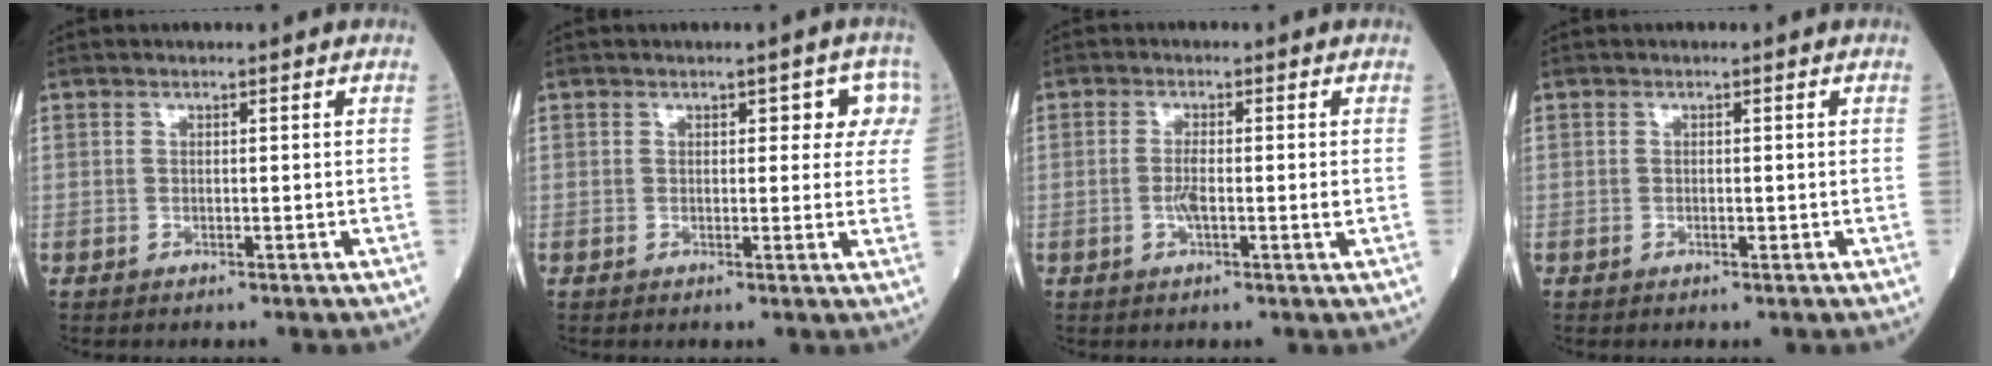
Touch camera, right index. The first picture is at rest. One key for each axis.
{"total": 4.3, "fx": 1.8, "fy": 2.5, "fz": 3.1, "tx": -0.012, "ty": 0.013, "tz": 0.013}
{"total": 3.1, "fx": -0.6, "fy": 0.3, "fz": 3.0, "tx": -0.063, "ty": -0.002, "tz": -0.013}
{"total": 0.6, "fx": -0.3, "fy": 0.1, "fz": 0.5, "tx": -0.011, "ty": -0.001, "tz": -0.003}